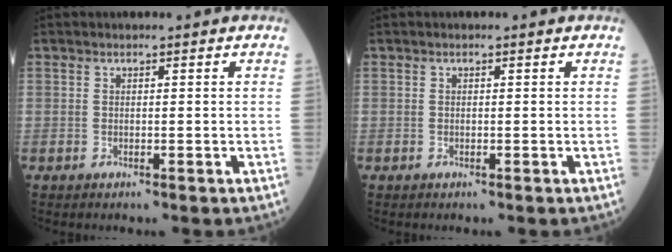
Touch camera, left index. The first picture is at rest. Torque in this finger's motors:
{"motor_torque": [0.13, 0.05, -0.01, 0.01]}